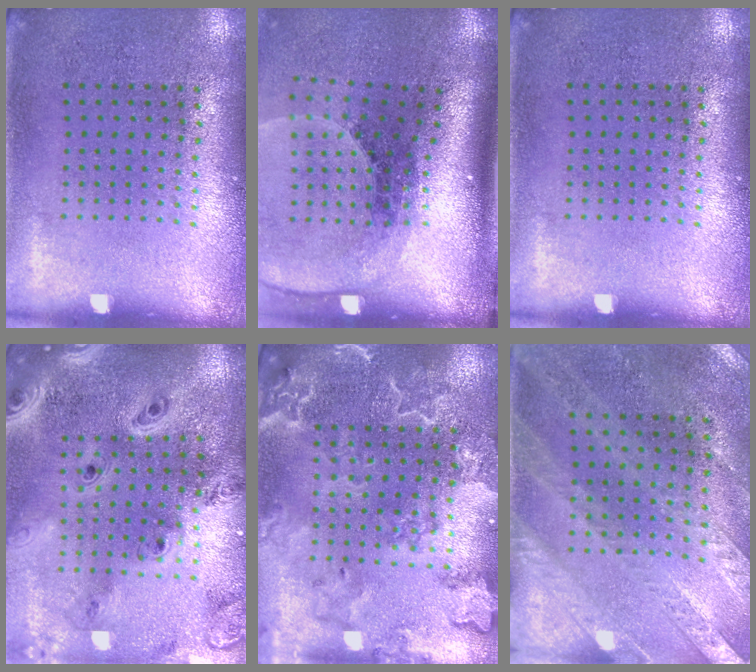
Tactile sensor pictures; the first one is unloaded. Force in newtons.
{"total": 2.7, "press": 1.9, "slide": 2.0}
{"total": 0.0}
{"total": 4.1, "press": 3.0, "slide": 2.7}
{"total": 2.9, "press": 2.7, "slide": 1.1}
{"total": 2.4, "press": 2.1, "slide": 1.2}